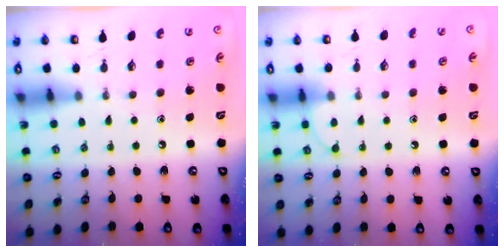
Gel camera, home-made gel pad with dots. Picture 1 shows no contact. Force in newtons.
{"total": 5.8, "press": 5.8, "slide": 0.6}